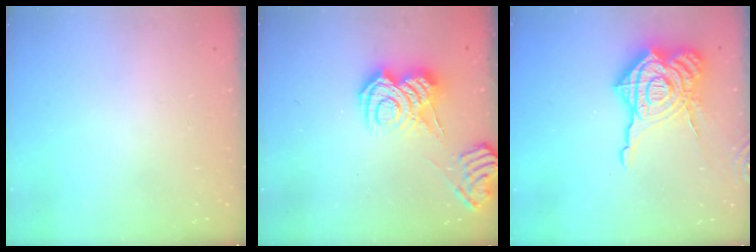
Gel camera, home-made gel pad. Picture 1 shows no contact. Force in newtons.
{"total": 12.0, "press": 12.0, "slide": 1.4}
{"total": 23.6, "press": 23.5, "slide": 2.7}